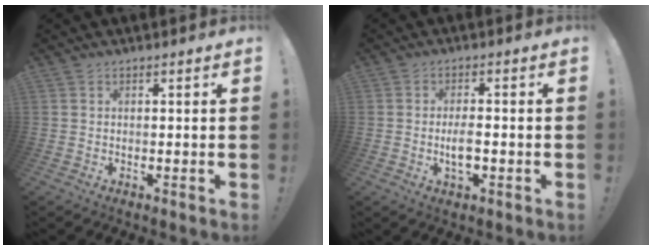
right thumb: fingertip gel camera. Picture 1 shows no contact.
{"total": 5.4, "force": [-1.3, 2.2, 4.7], "torque": [-0.086, 0.001, -0.025]}